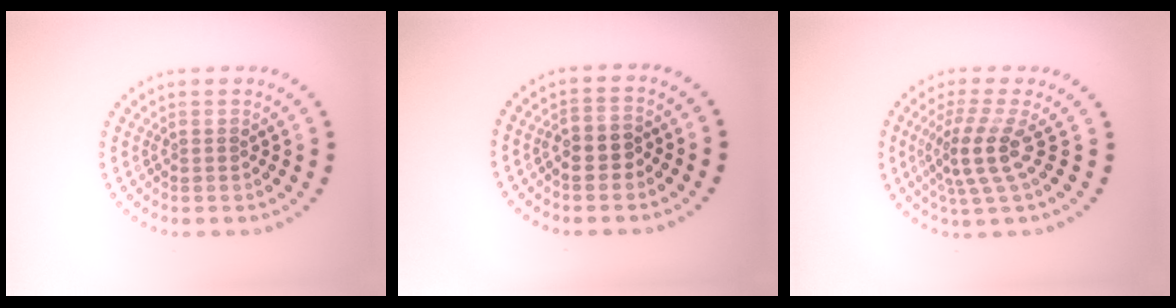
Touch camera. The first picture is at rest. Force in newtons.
{"total": 1.8, "press": 1.7, "slide": 0.6}
{"total": 3.7, "press": 2.8, "slide": 2.5}